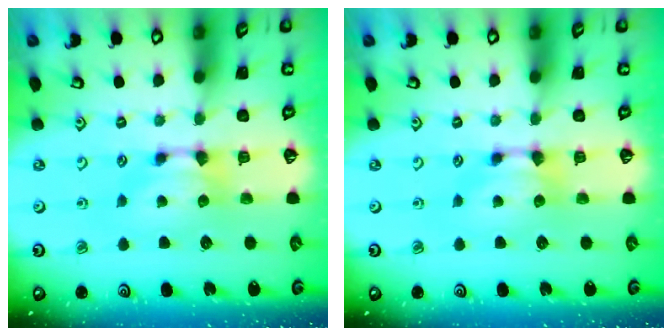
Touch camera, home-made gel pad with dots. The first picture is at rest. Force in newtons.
{"total": 0.0}